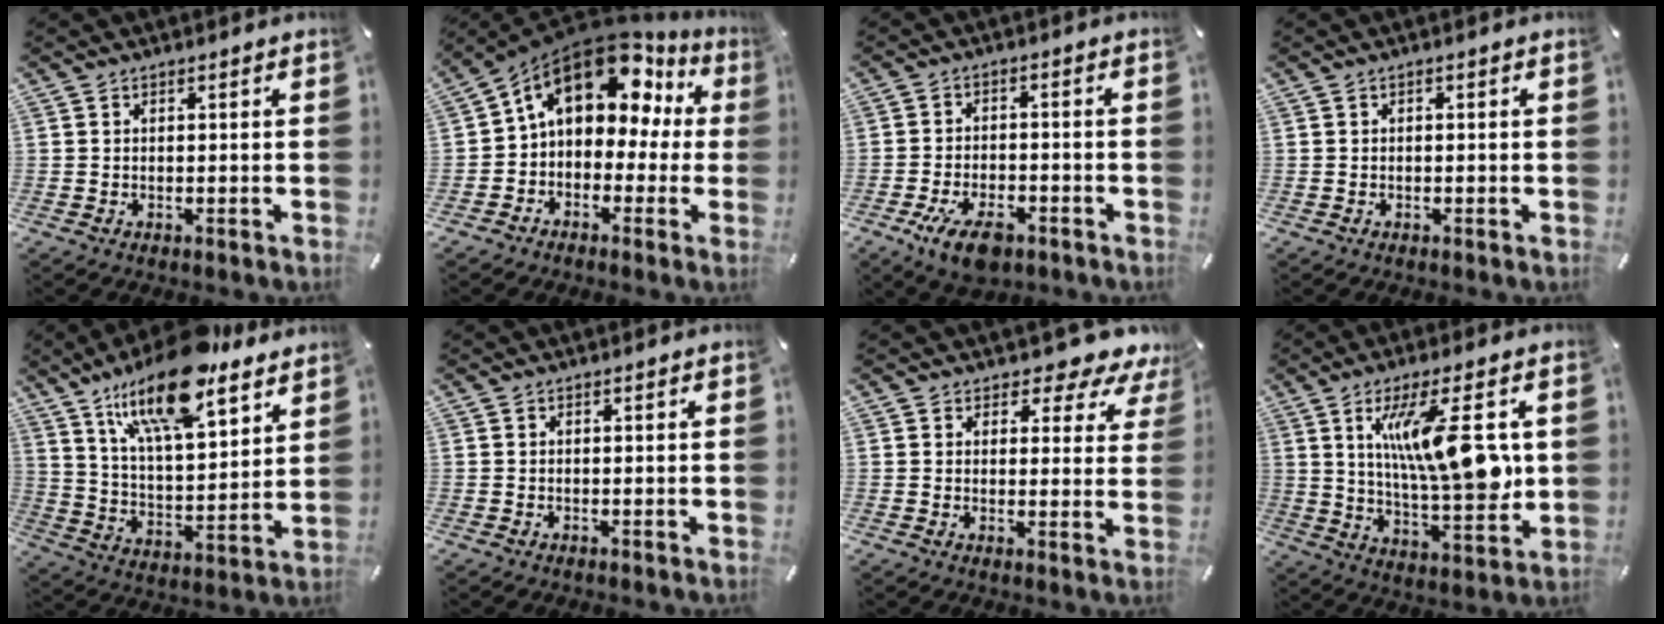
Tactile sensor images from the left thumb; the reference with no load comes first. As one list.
[{"total": 15.1, "force": [6.8, 9.9, 9.1], "torque": [-0.142, -0.036, 0.112]}, {"total": 7.8, "force": [-4.2, 4.2, 5.1], "torque": [-0.107, 0.013, -0.074]}, {"total": 0.0}, {"total": 20.7, "force": [15.0, 7.7, 12.0], "torque": [-0.215, -0.078, 0.258]}, {"total": 0.0}, {"total": 6.1, "force": [4.8, 3.2, 2.0], "torque": [-0.021, -0.042, 0.080]}, {"total": 17.7, "force": [5.0, 4.9, 16.3], "torque": [-0.285, -0.017, 0.070]}]